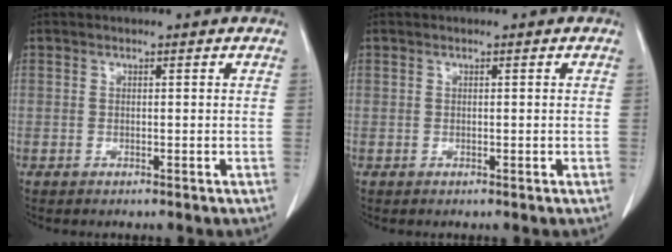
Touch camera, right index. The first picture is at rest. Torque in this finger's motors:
{"motor_torque": [-0.12, 0.08, -0.02, 0.00]}